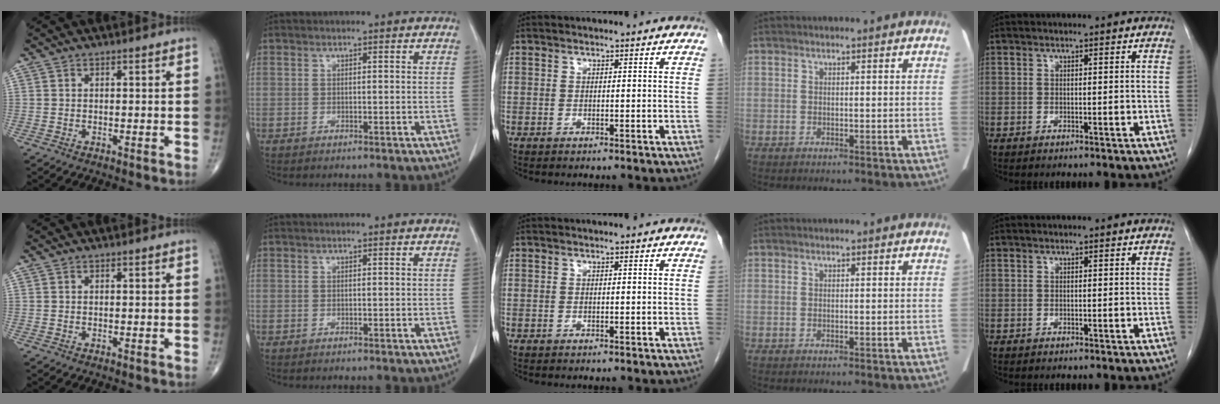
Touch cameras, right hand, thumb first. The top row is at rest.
{}